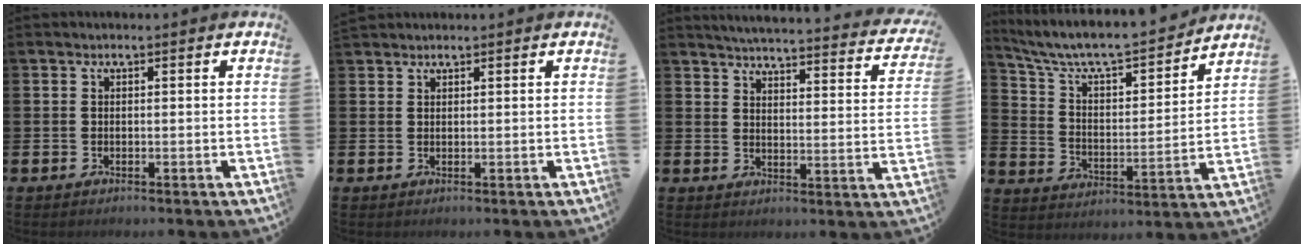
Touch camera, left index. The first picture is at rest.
{"total": 0.9, "force": [0.9, 0.2, -0.1], "torque": [0.011, -0.001, 0.015]}
{"total": 4.4, "force": [4.3, 0.1, 0.9], "torque": [-0.030, -0.043, 0.069]}
{"total": 7.5, "force": [6.8, 1.7, 2.7], "torque": [-0.089, -0.053, 0.112]}